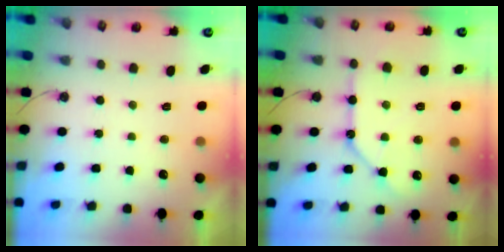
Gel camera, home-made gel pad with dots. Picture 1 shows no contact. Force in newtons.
{"total": 9.2, "press": 9.2, "slide": 0.9}